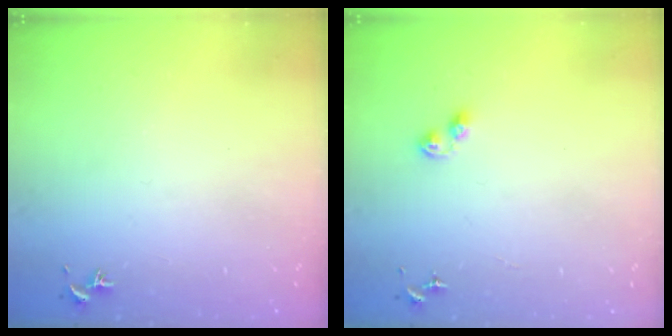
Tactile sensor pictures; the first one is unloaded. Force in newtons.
{"total": 3.6, "press": 3.6, "slide": 0.6}